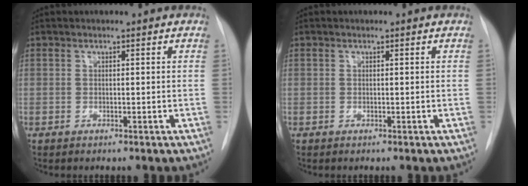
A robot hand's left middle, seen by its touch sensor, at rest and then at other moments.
{"total": 0.0}